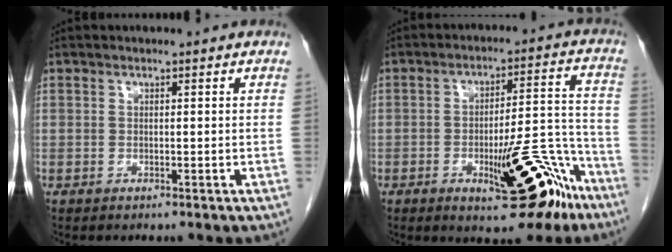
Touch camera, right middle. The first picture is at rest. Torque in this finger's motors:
{"motor_torque": [1.08, -1.06, 0.64, 0.11]}